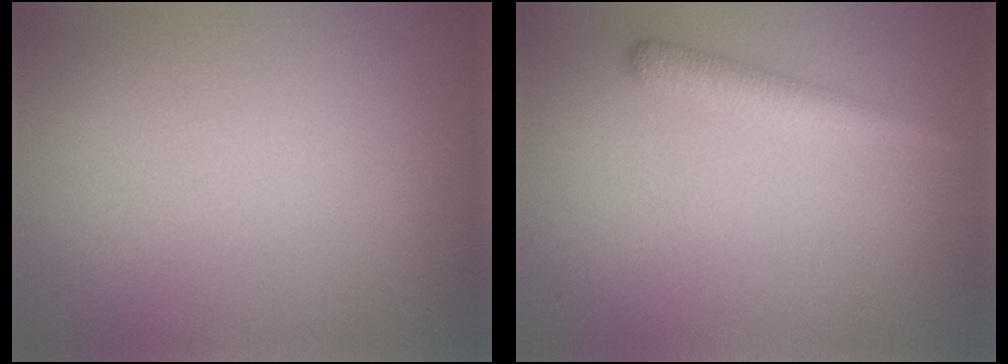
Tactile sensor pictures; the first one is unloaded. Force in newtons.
{"total": 2.8, "press": 2.8, "slide": 0.2}